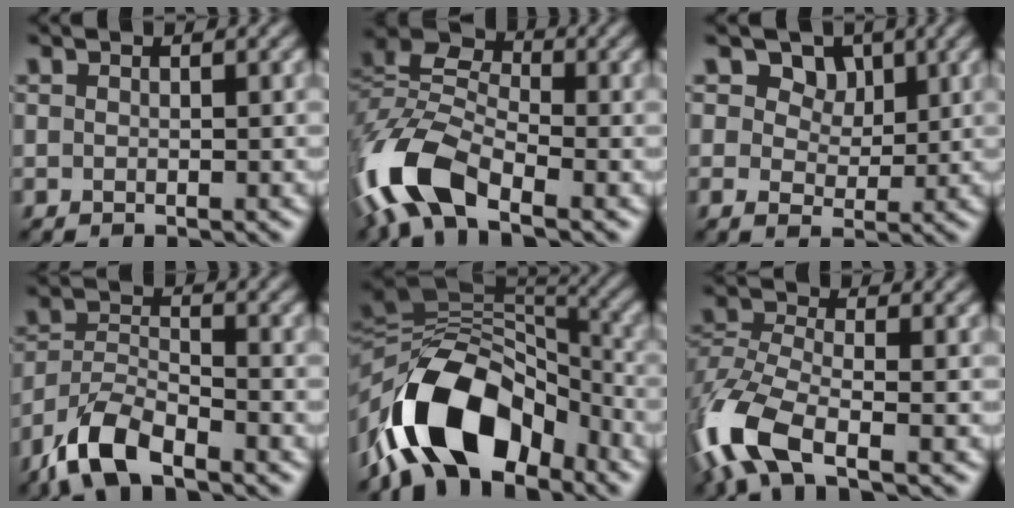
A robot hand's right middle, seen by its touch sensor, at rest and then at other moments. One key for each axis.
{"total": 10.9, "fx": -5.6, "fy": 5.7, "fz": 7.5, "tx": -0.170, "ty": 0.003, "tz": -0.125}
{"total": 5.3, "fx": 2.5, "fy": 3.8, "fz": 2.6, "tx": -0.060, "ty": -0.003, "tz": 0.036}
{"total": 6.2, "fx": -4.7, "fy": 2.3, "fz": 3.3, "tx": -0.064, "ty": 0.001, "tz": -0.096}
{"total": 13.2, "fx": -7.0, "fy": 7.1, "fz": 8.6, "tx": -0.153, "ty": 0.010, "tz": -0.126}
{"total": 8.6, "fx": -4.8, "fy": 3.7, "fz": 6.1, "tx": -0.152, "ty": -0.007, "tz": -0.105}